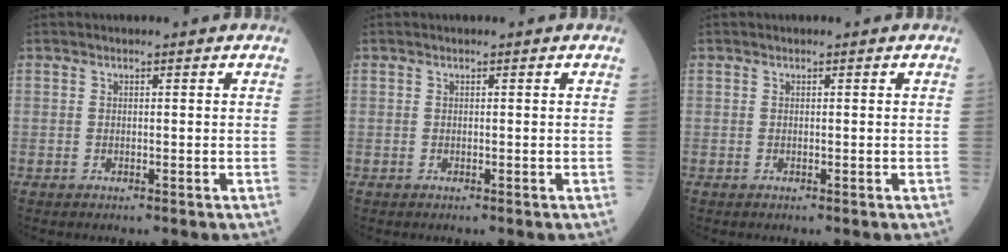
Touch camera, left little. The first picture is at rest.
{"total": 0.0}
{"total": 0.0}